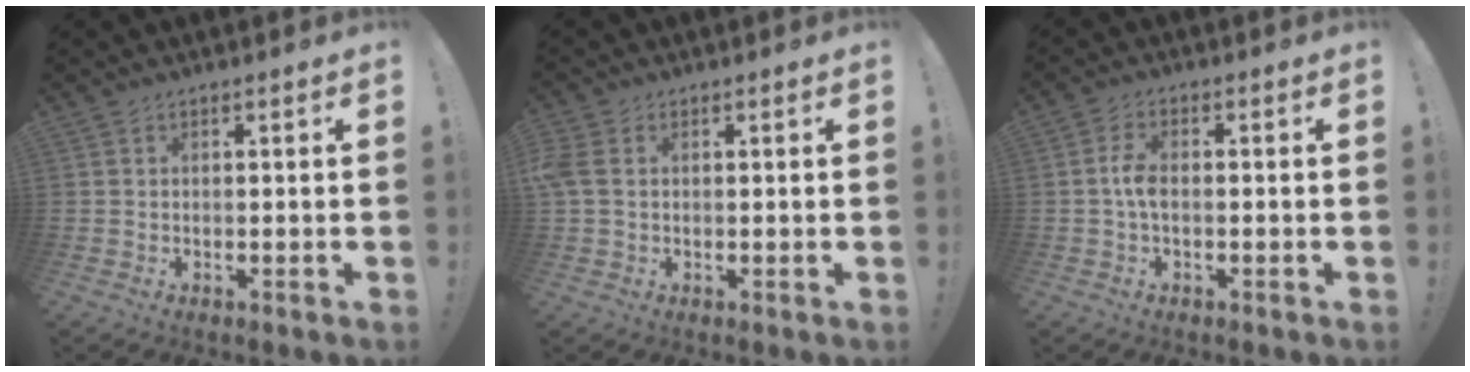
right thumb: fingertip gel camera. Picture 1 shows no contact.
{"total": 4.0, "force": [0.7, 2.9, 2.7], "torque": [-0.065, 0.004, 0.013]}
{"total": 4.7, "force": [-0.7, 2.5, 4.0], "torque": [-0.076, 0.008, -0.016]}